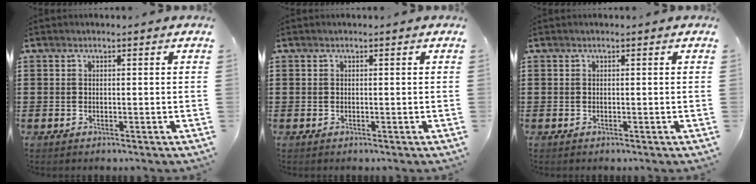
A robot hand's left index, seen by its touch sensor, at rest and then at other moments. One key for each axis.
{"total": 0.0}
{"total": 0.0}